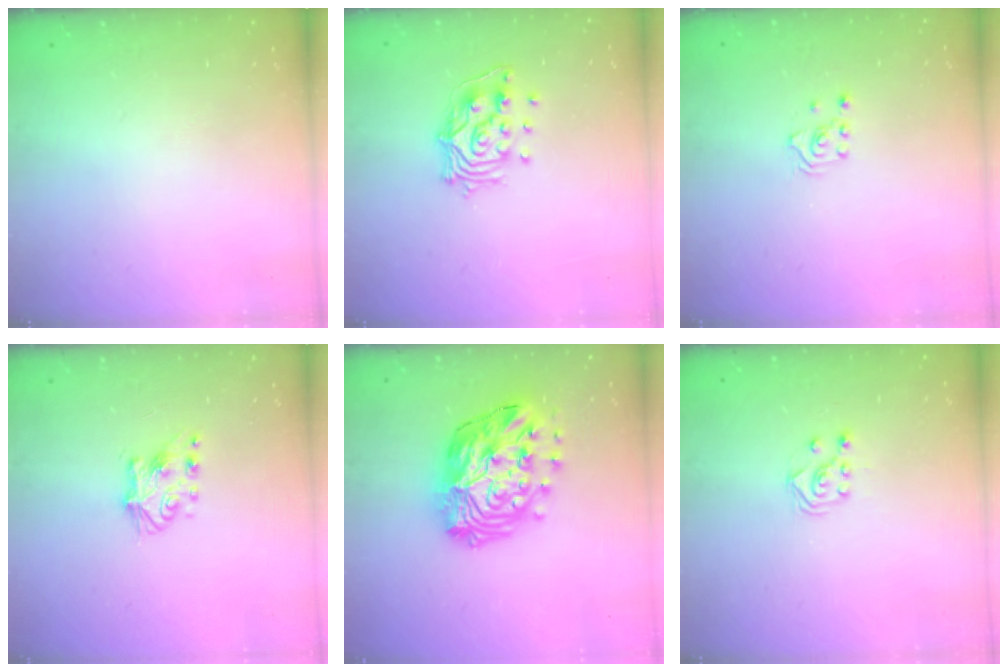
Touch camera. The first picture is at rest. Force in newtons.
{"total": 12.9, "press": 12.9, "slide": 1.4}
{"total": 2.0, "press": 2.0, "slide": 0.2}
{"total": 6.4, "press": 6.3, "slide": 0.9}
{"total": 18.7, "press": 18.7, "slide": 1.4}
{"total": 5.4, "press": 5.3, "slide": 0.9}